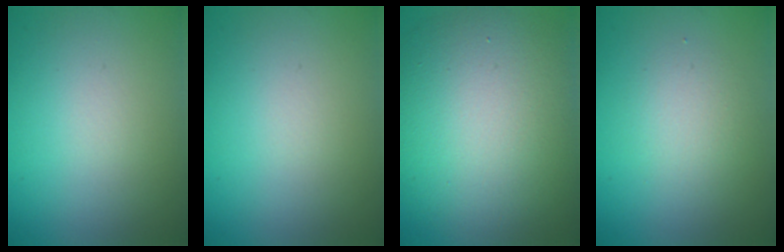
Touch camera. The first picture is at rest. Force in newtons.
{"total": 0.0}
{"total": 12.7, "press": 12.6, "slide": 0.8}
{"total": 2.0, "press": 2.0, "slide": 0.1}